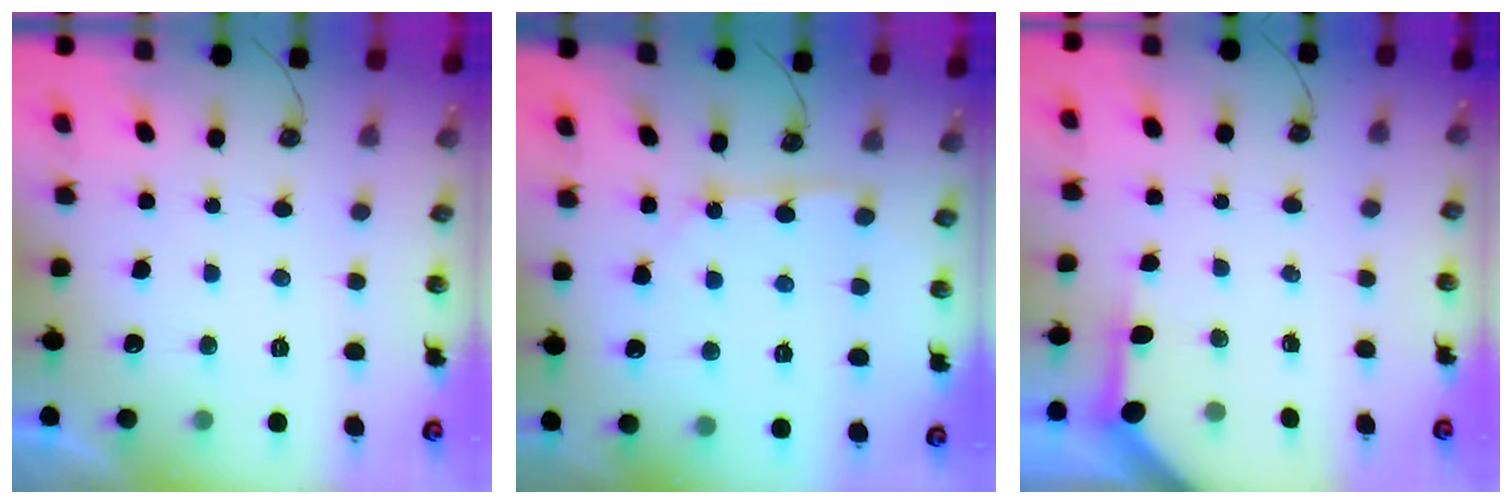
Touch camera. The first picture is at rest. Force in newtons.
{"total": 3.8, "press": 3.8, "slide": 0.3}
{"total": 3.7, "press": 3.7, "slide": 0.3}